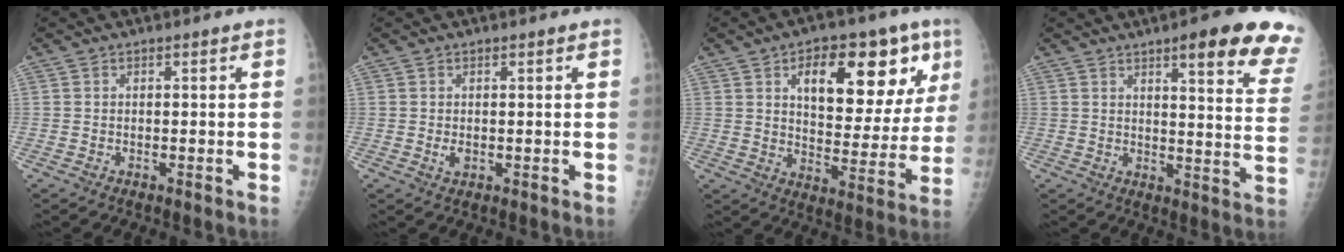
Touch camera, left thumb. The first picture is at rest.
{"total": 1.6, "force": [0.1, 1.2, 1.1], "torque": [-0.009, -0.001, 0.004]}
{"total": 19.9, "force": [8.4, 9.5, 15.4], "torque": [-0.172, -0.022, 0.122]}
{"total": 16.9, "force": [10.9, 3.1, 12.5], "torque": [-0.126, -0.048, 0.123]}